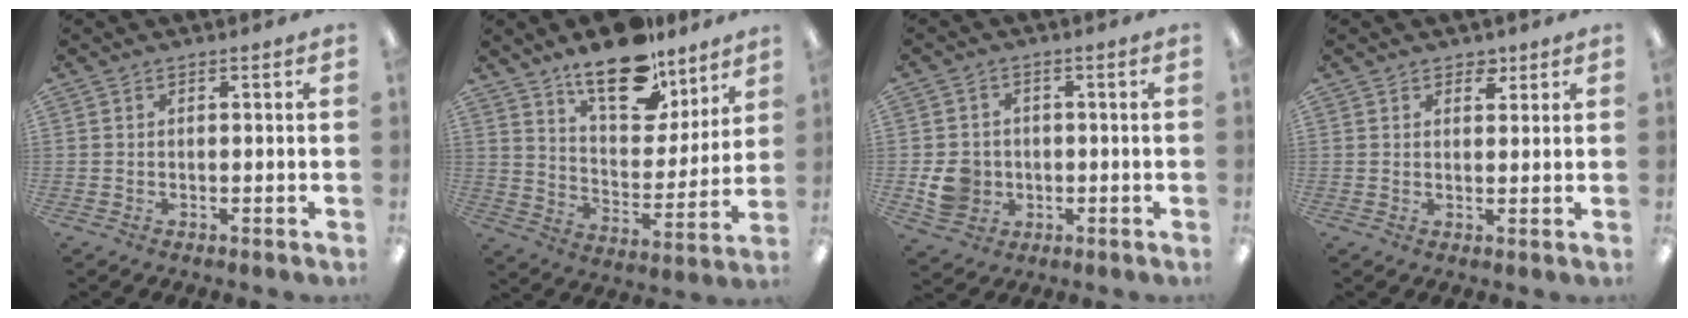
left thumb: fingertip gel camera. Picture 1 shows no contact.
{"total": 18.0, "force": [13.5, 7.8, 9.0], "torque": [-0.139, -0.085, 0.234]}
{"total": 7.0, "force": [-1.3, 6.3, 2.6], "torque": [-0.054, 0.010, -0.022]}
{"total": 2.9, "force": [2.2, 1.7, 0.9], "torque": [0.004, -0.011, 0.036]}